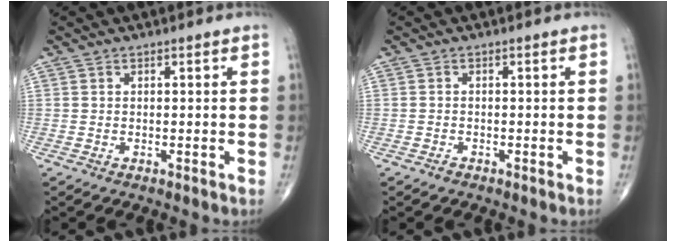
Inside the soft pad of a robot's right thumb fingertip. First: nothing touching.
{"total": 0.8, "force": [-0.6, 0.5, 0.2], "torque": [-0.003, 0.001, -0.014]}